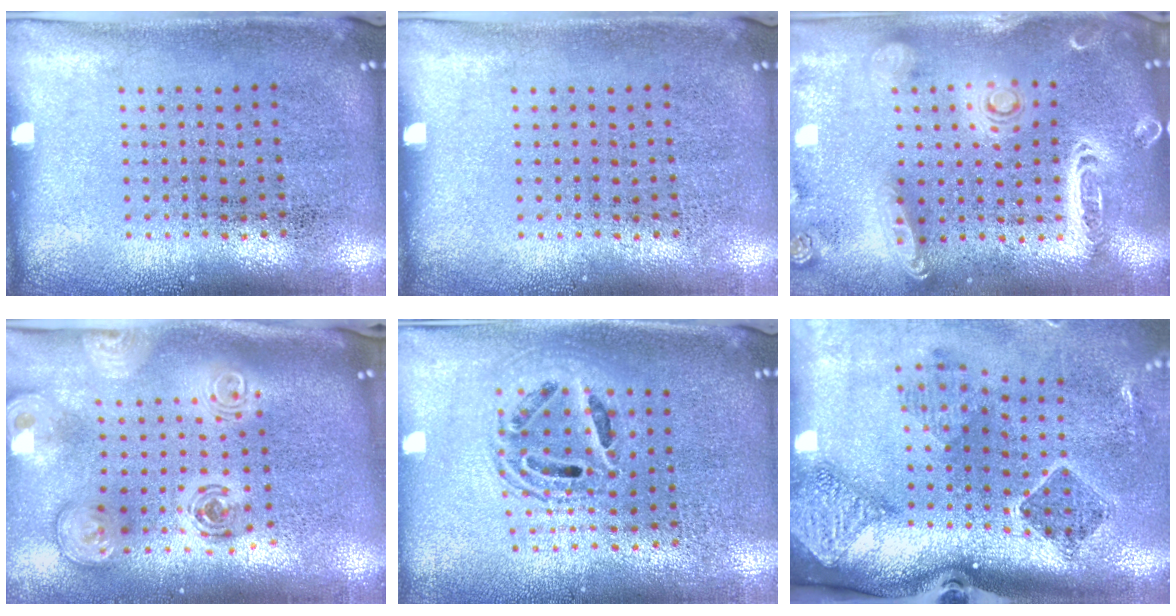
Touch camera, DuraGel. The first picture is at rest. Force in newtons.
{"total": 0.0}
{"total": 2.8, "press": 2.5, "slide": 1.4}
{"total": 2.9, "press": 2.1, "slide": 2.1}
{"total": 1.5, "press": 1.3, "slide": 0.8}
{"total": 2.3, "press": 1.7, "slide": 1.5}